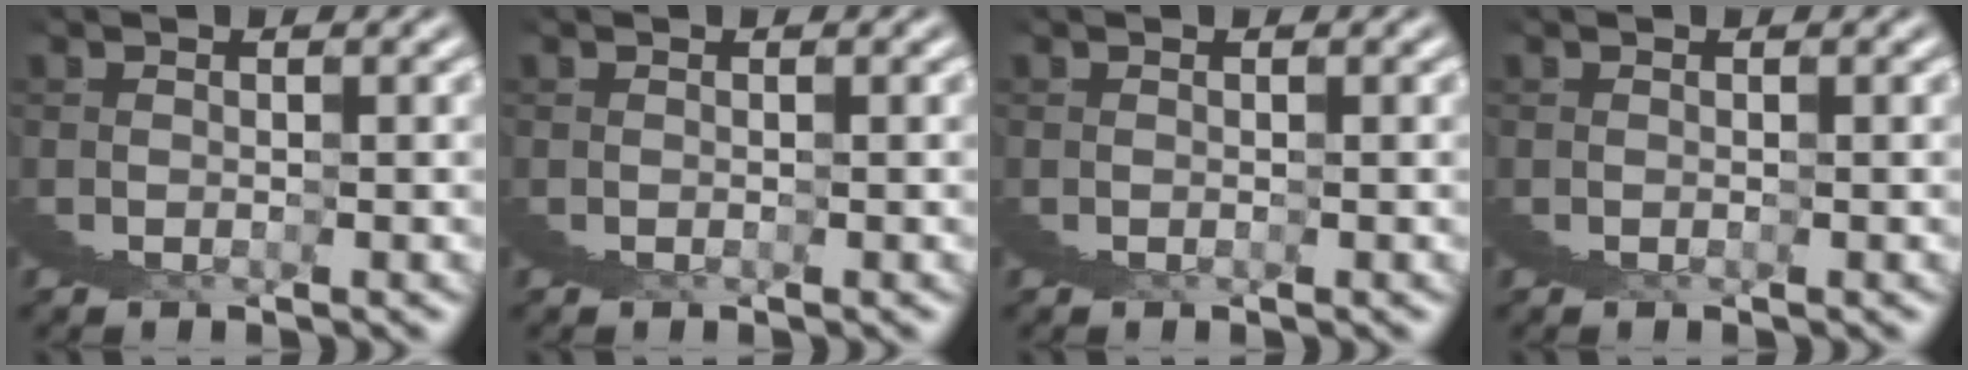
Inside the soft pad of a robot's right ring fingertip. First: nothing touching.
{"total": 0.0}
{"total": 0.0}
{"total": 0.0}